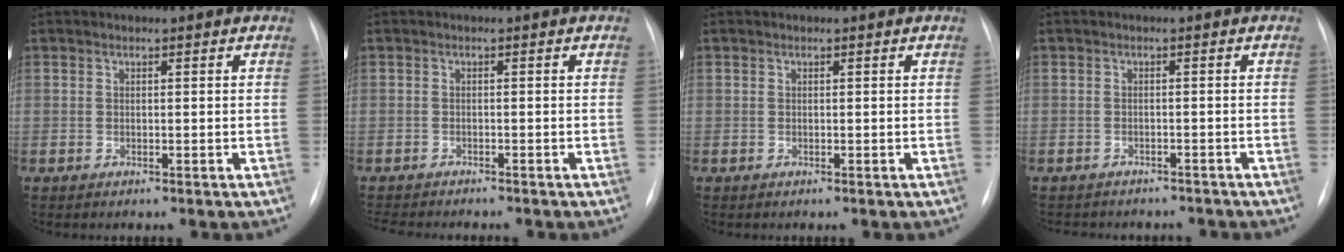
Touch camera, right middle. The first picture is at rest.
{"total": 6.4, "force": [-5.9, 0.7, 2.5], "torque": [-0.032, -0.006, -0.087]}
{"total": 0.0}
{"total": 7.2, "force": [-6.4, 2.9, 1.5], "torque": [-0.020, 0.007, -0.073]}